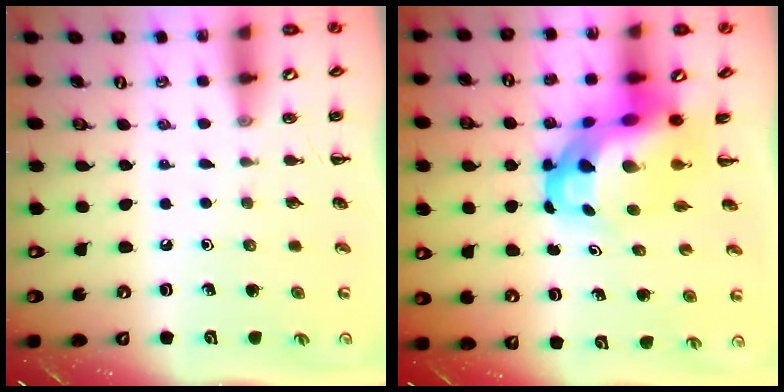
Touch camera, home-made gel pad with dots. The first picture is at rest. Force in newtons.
{"total": 8.5, "press": 8.1, "slide": 2.6}